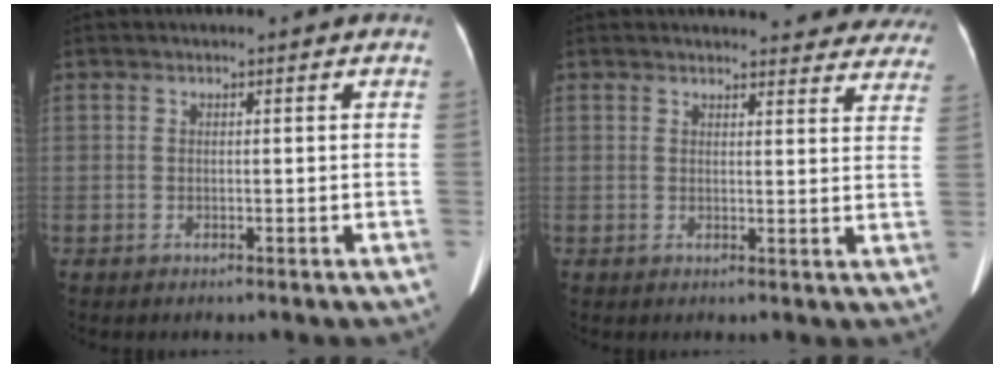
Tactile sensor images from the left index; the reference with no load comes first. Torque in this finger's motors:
{"motor_torque": [0.42, -0.52, 0.08, 0.05]}